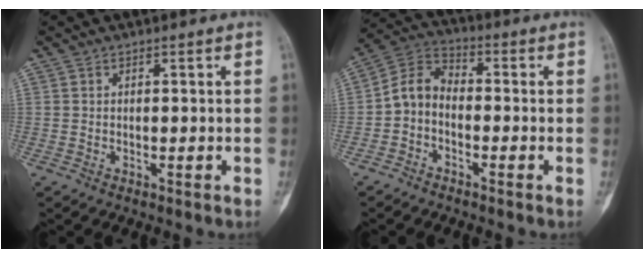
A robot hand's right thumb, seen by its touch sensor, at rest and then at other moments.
{"total": 6.7, "force": [-1.7, 4.7, 4.4], "torque": [-0.073, 0.034, -0.051]}